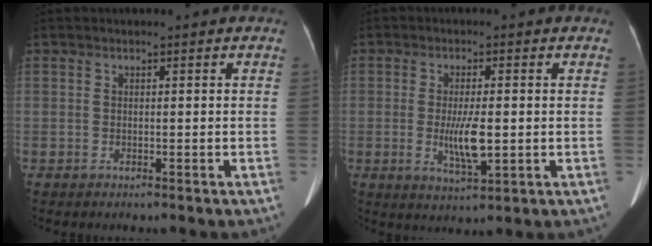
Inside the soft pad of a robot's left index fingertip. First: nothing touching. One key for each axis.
{"total": 5.6, "fx": -0.7, "fy": 1.2, "fz": 5.5, "tx": -0.106, "ty": -0.013, "tz": -0.007}